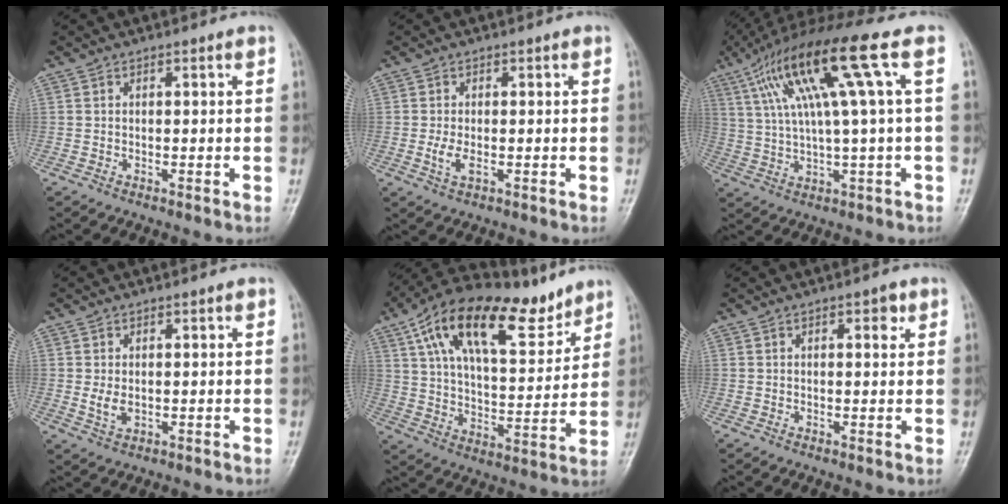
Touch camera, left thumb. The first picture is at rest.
{"total": 2.8, "force": [-0.5, 1.3, 2.4], "torque": [-0.056, -0.006, -0.010]}
{"total": 17.0, "force": [5.4, 1.5, 16.0], "torque": [-0.312, 0.027, 0.095]}
{"total": 2.8, "force": [0.1, 1.9, 2.1], "torque": [-0.038, -0.008, 0.006]}
{"total": 20.9, "force": [13.5, 8.7, 13.4], "torque": [-0.190, -0.038, 0.235]}
{"total": 2.5, "force": [1.1, 1.1, 1.9], "torque": [-0.017, -0.001, 0.014]}